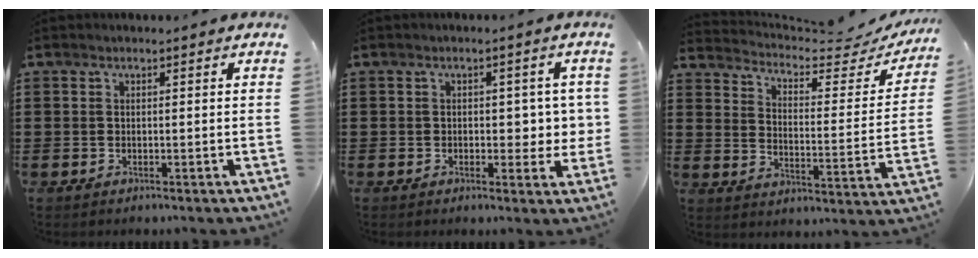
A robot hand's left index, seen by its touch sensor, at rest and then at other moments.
{"total": 3.9, "force": [0.4, 2.5, 3.0], "torque": [-0.039, 0.002, -0.001]}
{"total": 3.8, "force": [3.3, 0.8, 1.5], "torque": [-0.044, -0.028, 0.048]}